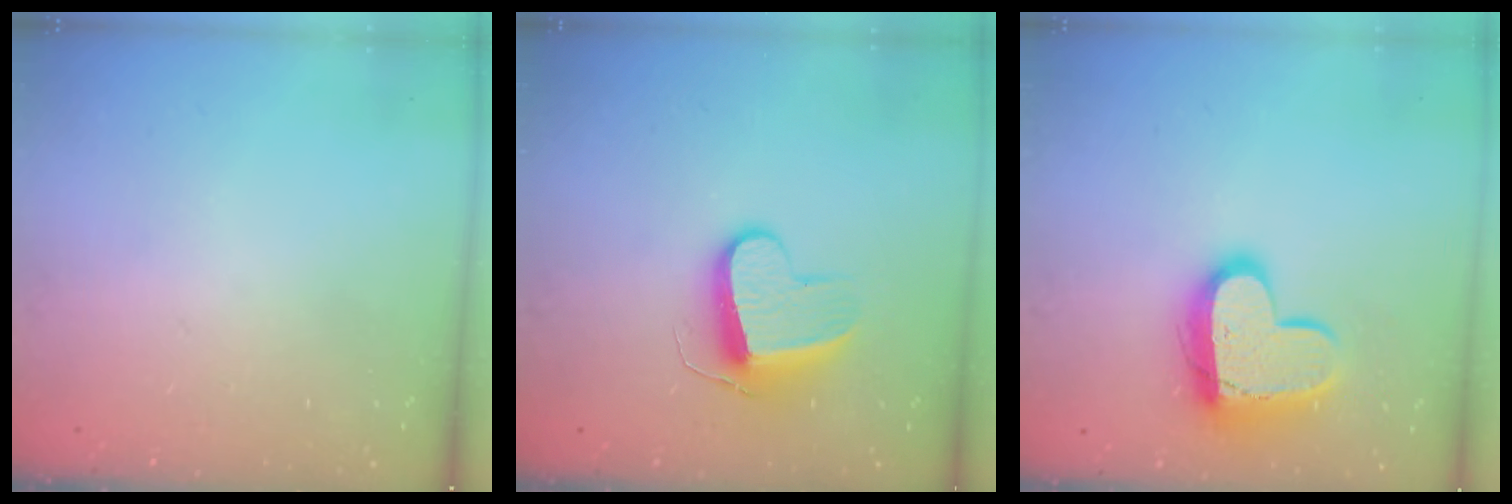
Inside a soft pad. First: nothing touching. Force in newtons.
{"total": 9.9, "press": 9.9, "slide": 0.6}
{"total": 15.3, "press": 15.2, "slide": 1.2}